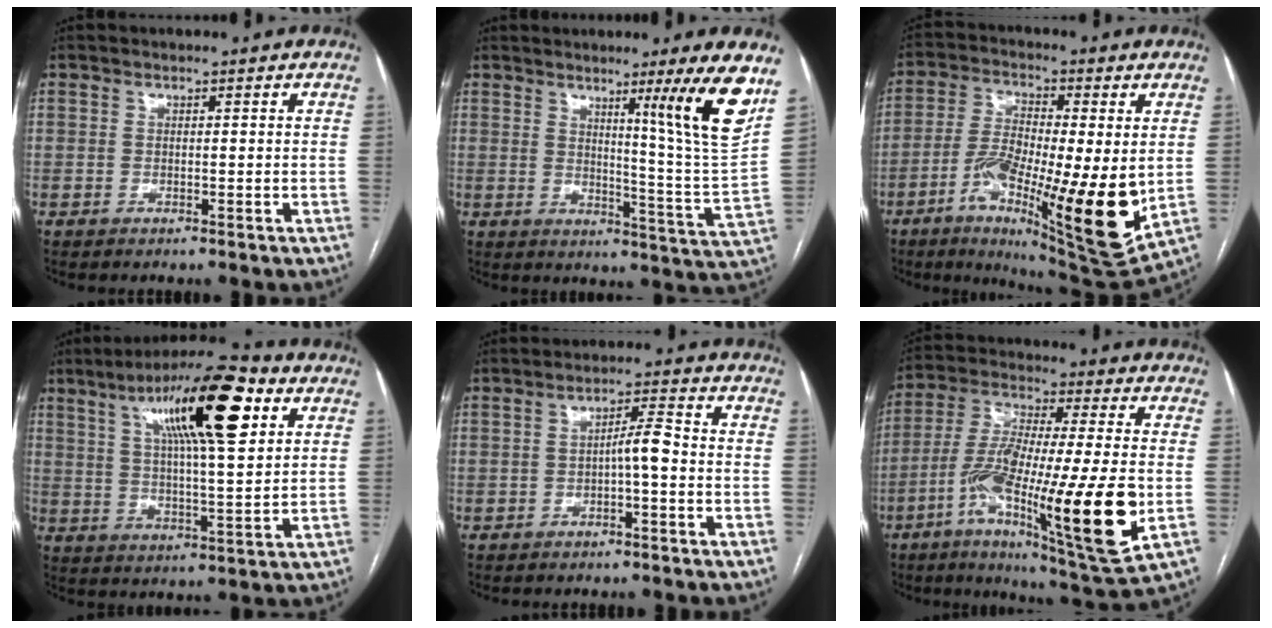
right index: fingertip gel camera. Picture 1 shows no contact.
{"total": 13.8, "force": [8.1, -3.4, 10.7], "torque": [-0.135, -0.050, 0.107]}
{"total": 19.5, "force": [-4.0, 3.9, 18.7], "torque": [-0.295, -0.024, -0.055]}
{"total": 17.5, "force": [7.7, 2.9, 15.4], "torque": [-0.253, 0.027, 0.121]}
{"total": 3.7, "force": [-0.8, 0.5, 3.6], "torque": [-0.054, 0.011, -0.013]}
{"total": 23.6, "force": [-6.3, 2.3, 22.6], "torque": [-0.387, -0.036, -0.103]}